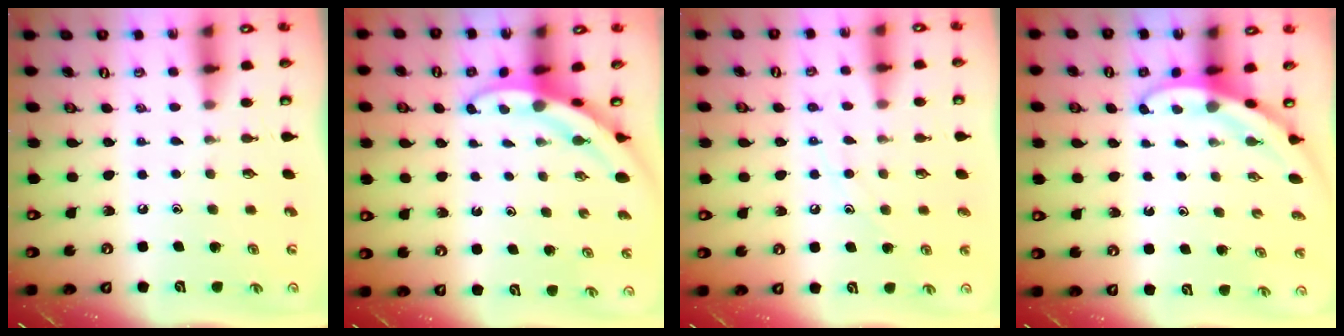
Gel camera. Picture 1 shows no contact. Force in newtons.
{"total": 3.1, "press": 3.1, "slide": 0.3}
{"total": 7.9, "press": 7.9, "slide": 0.6}
{"total": 3.5, "press": 3.5, "slide": 0.2}